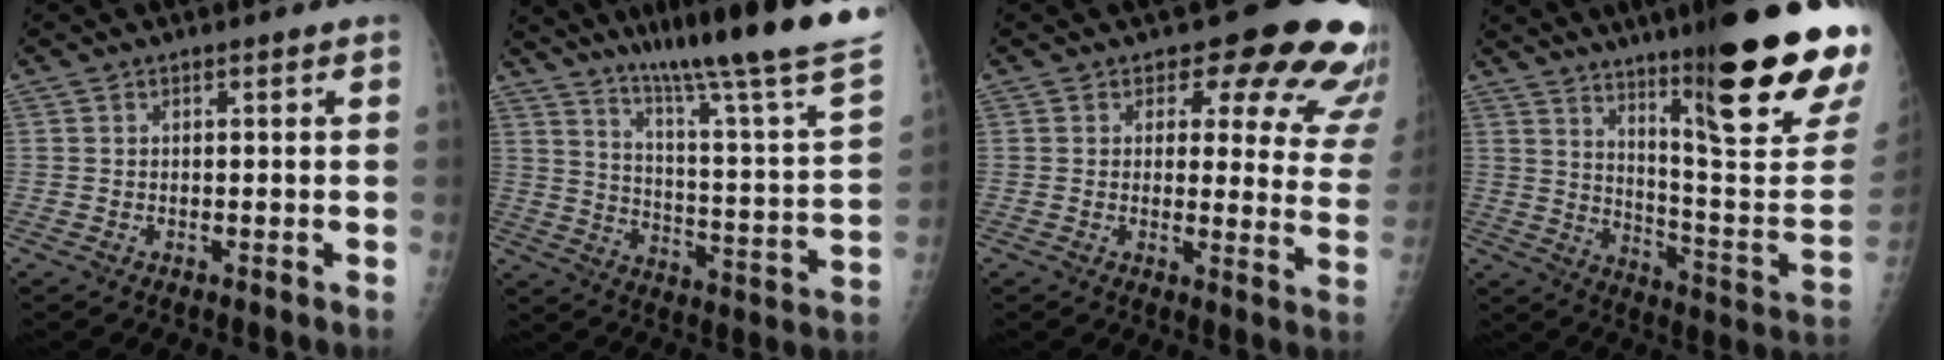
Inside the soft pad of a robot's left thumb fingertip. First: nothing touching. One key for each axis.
{"total": 28.5, "fx": 21.3, "fy": 1.5, "fz": 18.9, "tx": -0.278, "ty": -0.103, "tz": 0.304}
{"total": 16.3, "fx": 12.2, "fy": 6.8, "fz": 8.3, "tx": -0.037, "ty": -0.076, "tz": 0.113}
{"total": 26.1, "fx": 15.7, "fy": 3.0, "fz": 20.7, "tx": -0.270, "ty": -0.084, "tz": 0.239}